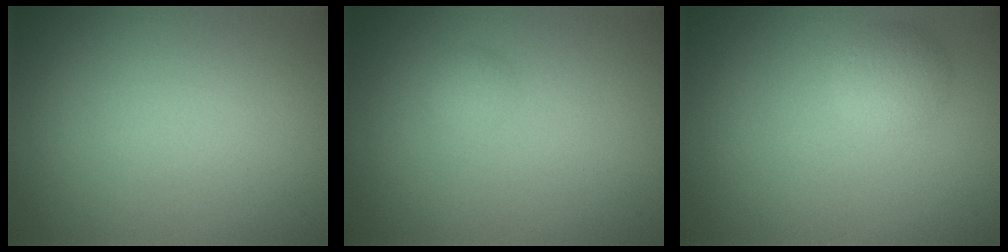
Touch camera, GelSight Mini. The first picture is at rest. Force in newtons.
{"total": 0.7, "press": 0.7, "slide": 0.0}
{"total": 2.0, "press": 2.0, "slide": 0.0}